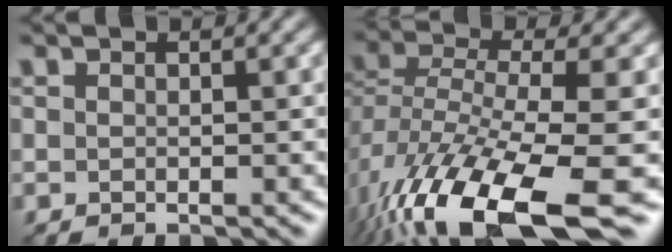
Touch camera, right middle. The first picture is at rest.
{"total": 12.1, "force": [-6.2, 4.2, 9.5], "torque": [-0.199, -0.021, -0.103]}